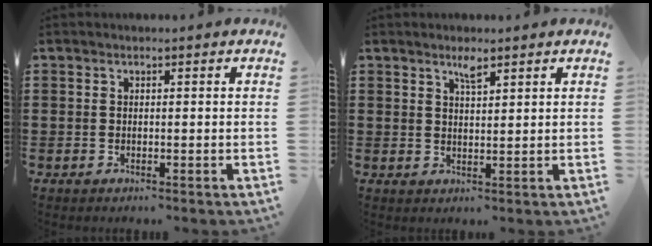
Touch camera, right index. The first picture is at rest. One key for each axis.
{"total": 2.4, "fx": 1.8, "fy": 0.5, "fz": 1.5, "tx": -0.025, "ty": -0.001, "tz": 0.030}